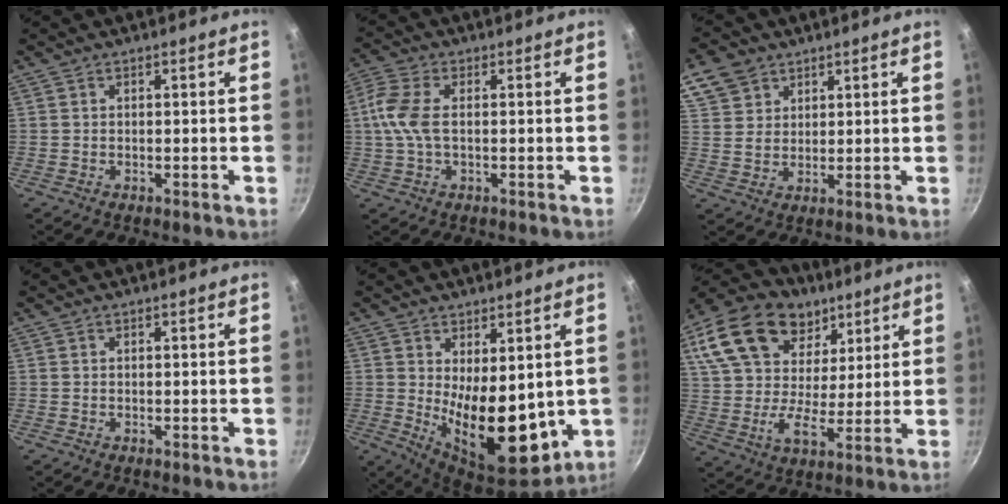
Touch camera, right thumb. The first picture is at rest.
{"total": 7.4, "force": [0.4, 3.9, 6.3], "torque": [-0.146, 0.015, -0.001]}
{"total": 8.4, "force": [4.9, 6.1, 3.0], "torque": [-0.039, -0.006, 0.093]}
{"total": 0.0}
{"total": 15.1, "force": [0.5, 7.6, 13.0], "torque": [-0.172, -0.043, 0.029]}
{"total": 23.2, "force": [12.1, 15.2, 12.7], "torque": [-0.224, -0.010, 0.206]}